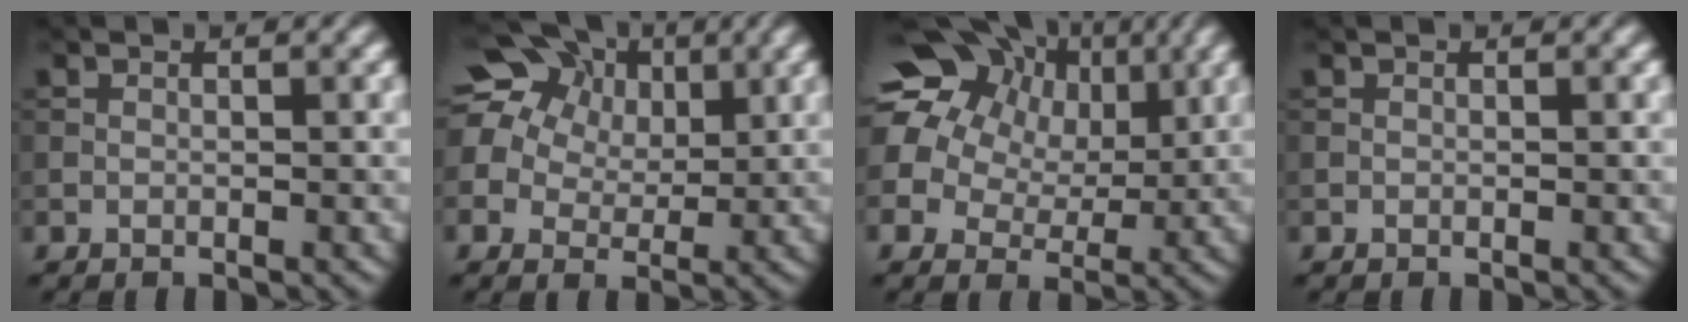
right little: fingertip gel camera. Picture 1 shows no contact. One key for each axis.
{"total": 16.0, "fx": 7.4, "fy": 11.8, "fz": 7.8, "tx": -0.176, "ty": 0.052, "tz": 0.122}
{"total": 17.3, "fx": 6.9, "fy": 13.2, "fz": 8.6, "tx": -0.195, "ty": 0.039, "tz": 0.111}
{"total": 0.0}